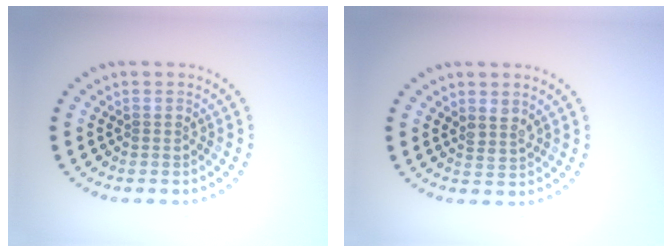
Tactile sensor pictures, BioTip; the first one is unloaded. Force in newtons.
{"total": 1.3, "press": 1.1, "slide": 0.6}